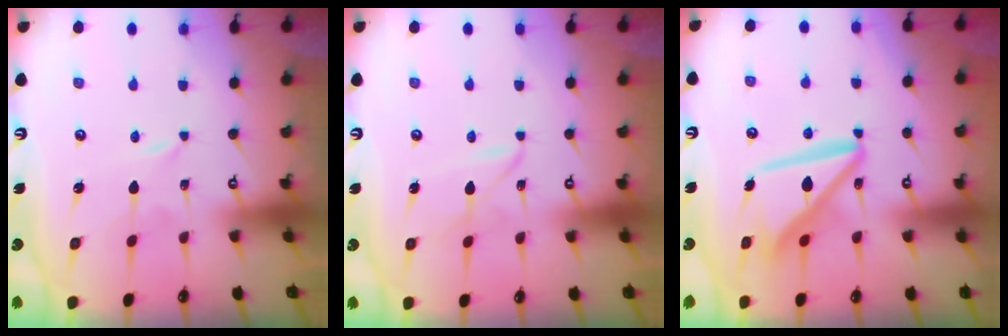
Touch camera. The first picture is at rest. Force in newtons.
{"total": 2.3, "press": 2.3, "slide": 0.2}
{"total": 12.4, "press": 12.3, "slide": 1.6}